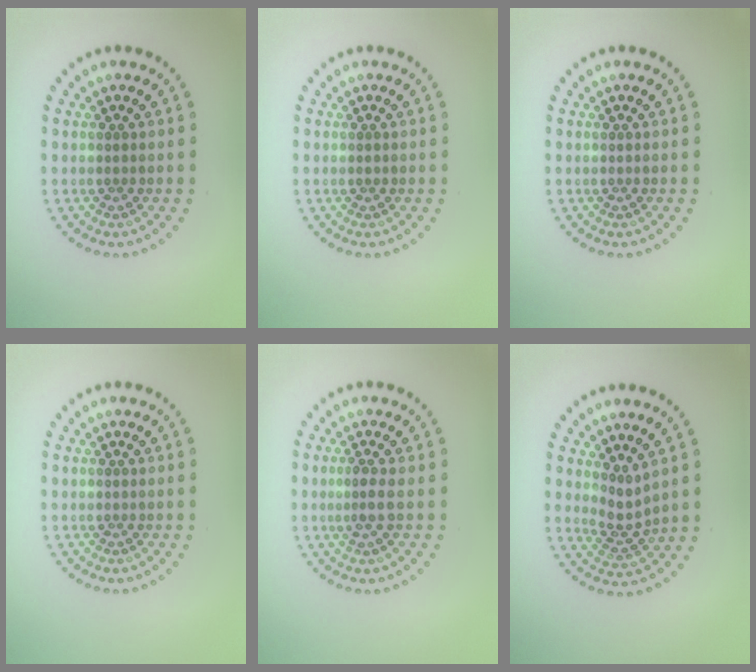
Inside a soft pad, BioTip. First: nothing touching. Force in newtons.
{"total": 0.5, "press": 0.5, "slide": 0.0}
{"total": 0.0}
{"total": 0.0}
{"total": 1.8, "press": 1.4, "slide": 1.2}
{"total": 2.2, "press": 1.6, "slide": 1.6}